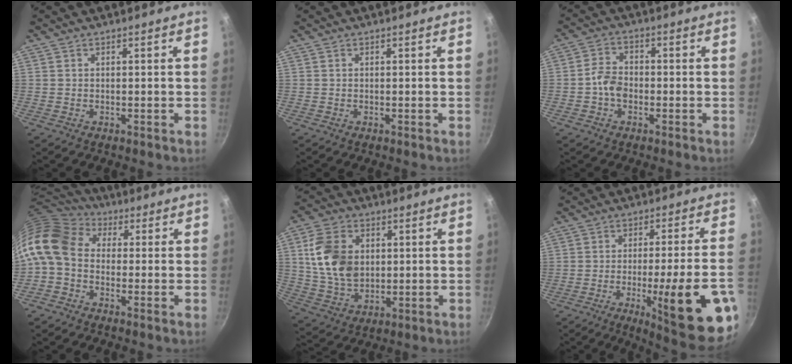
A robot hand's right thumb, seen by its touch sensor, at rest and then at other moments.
{"total": 0.0}
{"total": 4.6, "force": [-1.4, 3.4, 2.8], "torque": [-0.039, 0.022, -0.033]}
{"total": 14.2, "force": [0.4, 10.8, 9.2], "torque": [-0.190, 0.034, -0.015]}
{"total": 13.3, "force": [2.3, 9.5, 8.9], "torque": [-0.150, -0.009, 0.049]}
{"total": 21.1, "force": [-7.1, 3.7, 19.5], "torque": [-0.249, 0.016, -0.091]}